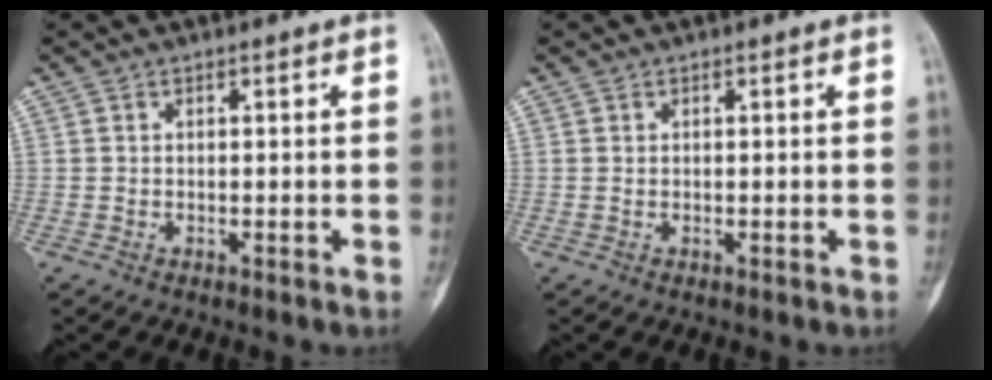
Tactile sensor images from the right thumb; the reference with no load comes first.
{"total": 0.0}